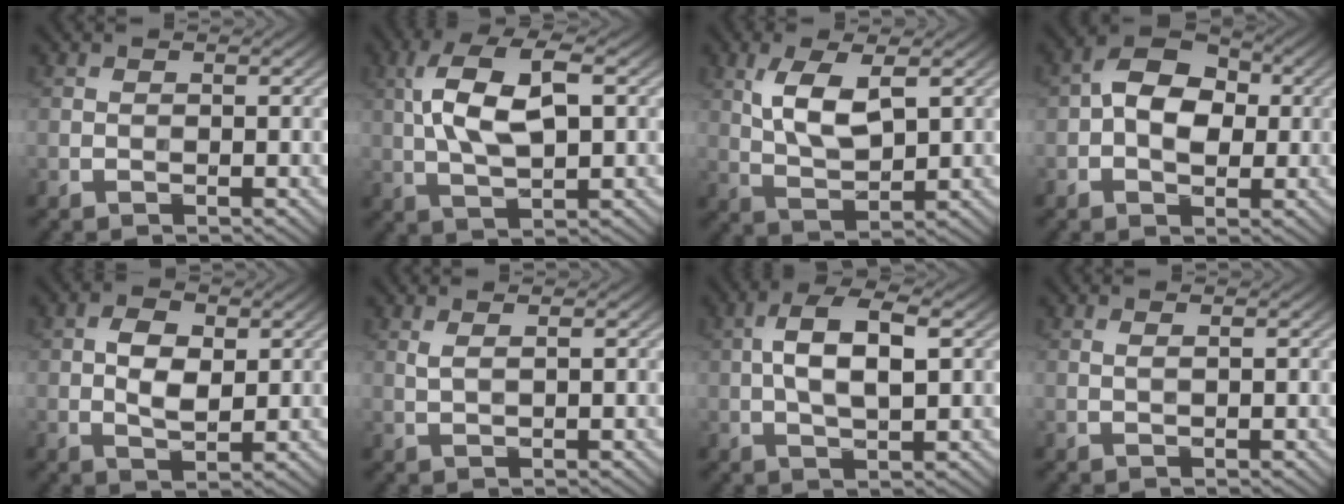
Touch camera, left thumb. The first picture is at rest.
{"total": 9.1, "force": [1.6, 4.0, 8.1], "torque": [-0.167, 0.010, 0.025]}
{"total": 6.9, "force": [2.2, 3.0, 5.8], "torque": [-0.128, -0.002, 0.045]}
{"total": 7.5, "force": [0.4, 5.0, 5.6], "torque": [-0.092, 0.013, -0.004]}
{"total": 4.5, "force": [0.7, 2.6, 3.6], "torque": [-0.069, -0.002, 0.012]}
{"total": 1.4, "force": [0.8, 0.3, 1.1], "torque": [-0.025, -0.001, 0.018]}
{"total": 7.0, "force": [0.9, 2.9, 6.3], "torque": [-0.127, 0.007, 0.016]}
{"total": 0.6, "force": [0.3, 0.1, 0.6], "torque": [-0.013, 0.003, 0.005]}